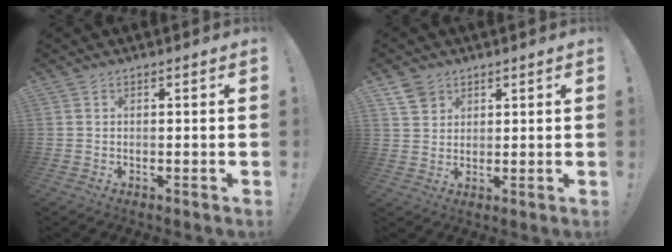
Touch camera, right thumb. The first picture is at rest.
{"total": 4.9, "force": [3.2, 3.6, 1.1], "torque": [-0.020, -0.013, 0.061]}